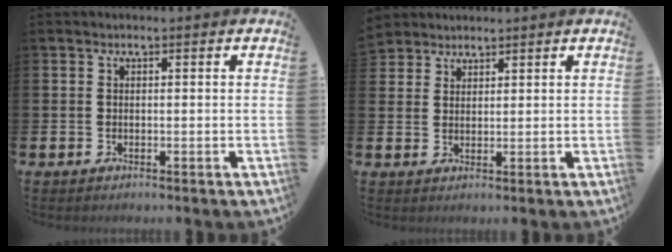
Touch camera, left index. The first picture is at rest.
{"total": 3.2, "force": [3.0, 0.9, -0.5], "torque": [0.011, -0.013, 0.057]}